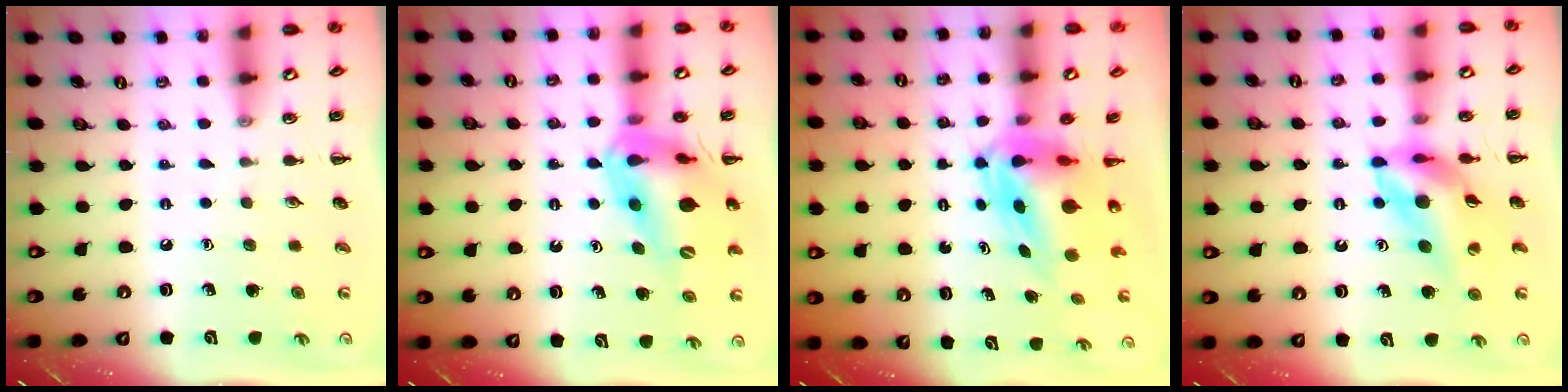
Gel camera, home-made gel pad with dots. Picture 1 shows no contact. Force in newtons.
{"total": 17.9, "press": 17.2, "slide": 4.7}
{"total": 6.7, "press": 6.4, "slide": 2.0}
{"total": 11.6, "press": 11.0, "slide": 3.8}